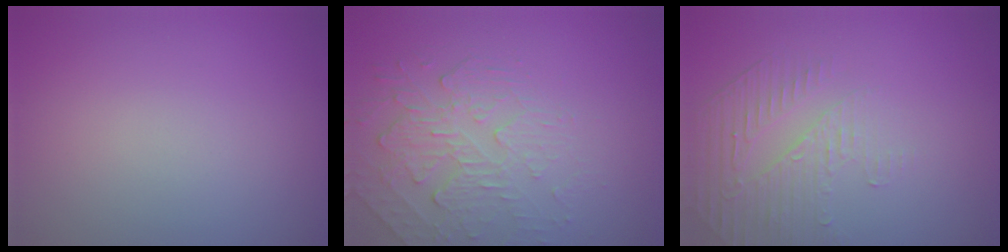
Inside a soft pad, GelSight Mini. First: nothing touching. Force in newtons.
{"total": 2.4, "press": 1.7, "slide": 1.7}
{"total": 1.9, "press": 1.3, "slide": 1.3}